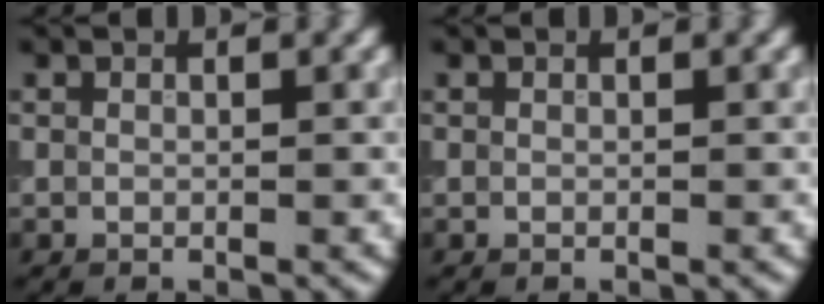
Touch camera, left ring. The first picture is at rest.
{"total": 0.0}